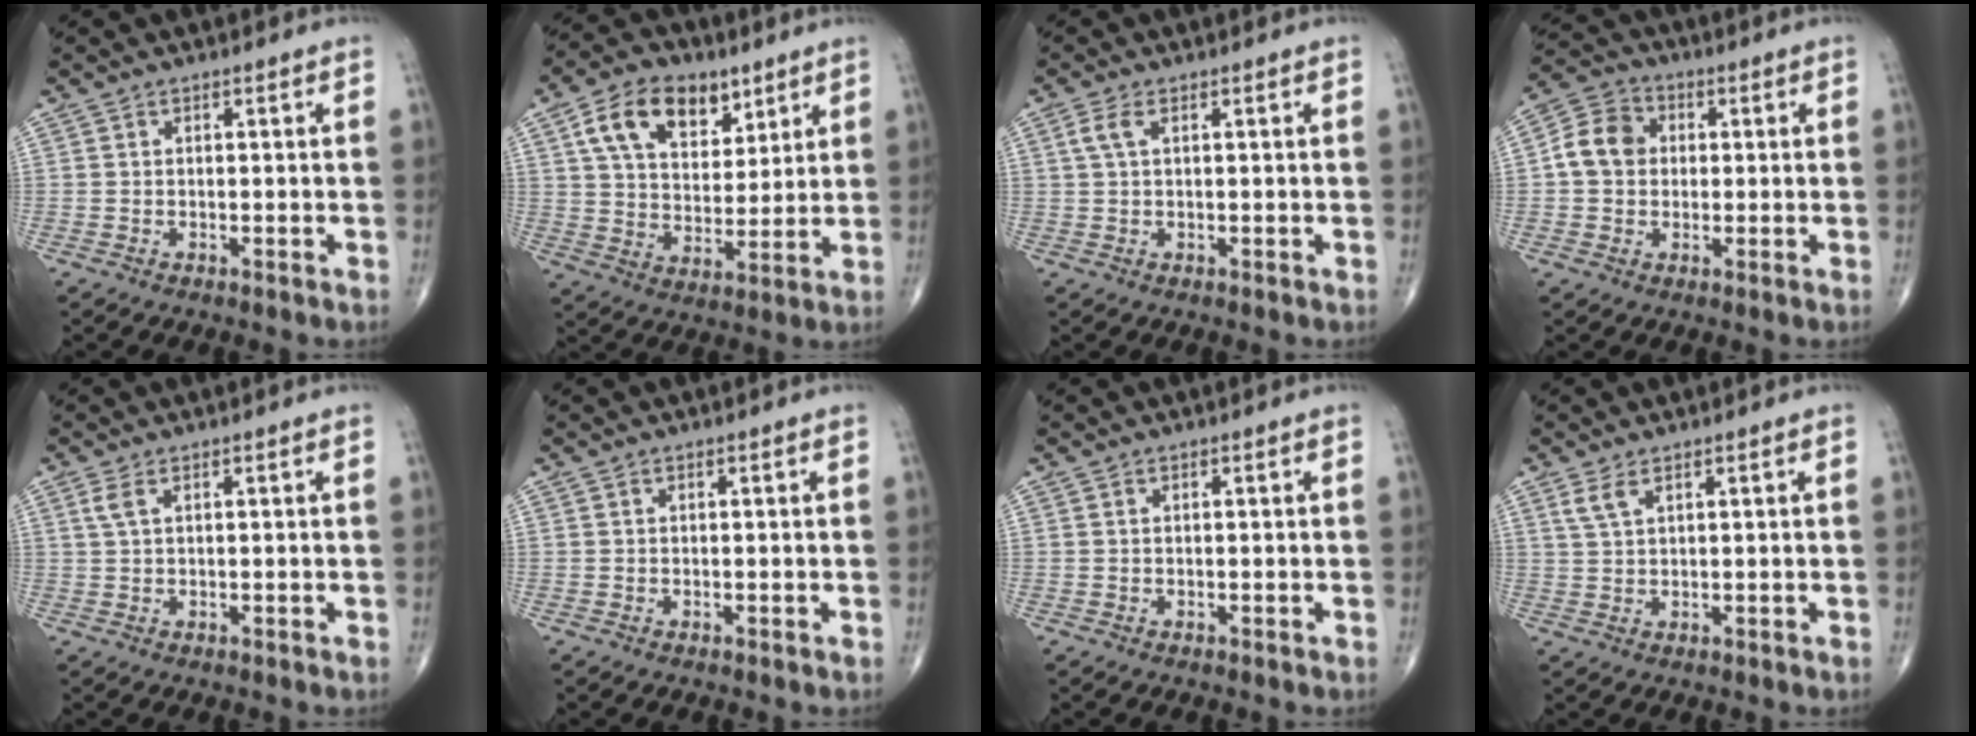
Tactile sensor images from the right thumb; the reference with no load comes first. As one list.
[{"total": 14.8, "force": [7.2, 9.2, 8.9], "torque": [-0.119, -0.022, 0.131]}, {"total": 2.6, "force": [0.9, 1.0, 2.2], "torque": [-0.061, 0.009, 0.022]}, {"total": 8.0, "force": [0.5, 6.7, 4.3], "torque": [-0.066, 0.019, -0.001]}, {"total": 2.0, "force": [0.9, 0.7, 1.6], "torque": [-0.044, 0.009, 0.025]}, {"total": 0.0}, {"total": 0.0}, {"total": 2.7, "force": [1.6, 0.9, 2.0], "torque": [-0.047, 0.001, 0.041]}]